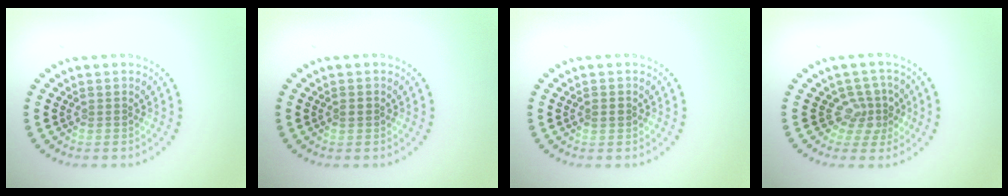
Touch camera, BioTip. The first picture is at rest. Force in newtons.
{"total": 0.7, "press": 0.7, "slide": 0.0}
{"total": 1.1, "press": 1.1, "slide": 0.1}
{"total": 2.7, "press": 2.0, "slide": 1.8}